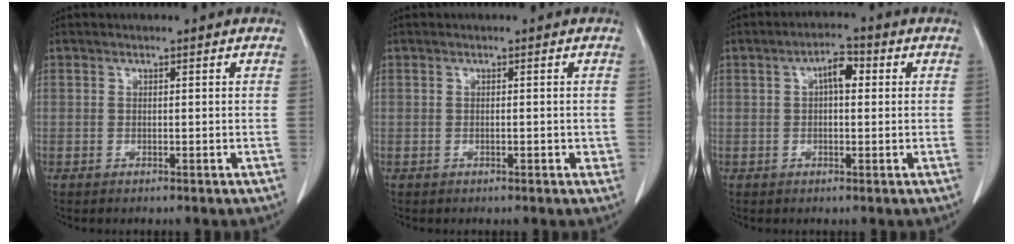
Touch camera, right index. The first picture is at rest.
{"total": 1.0, "force": [-0.1, 0.4, 0.9], "torque": [-0.013, 0.001, -0.002]}
{"total": 4.0, "force": [0.9, 1.6, 3.5], "torque": [-0.059, 0.015, 0.011]}